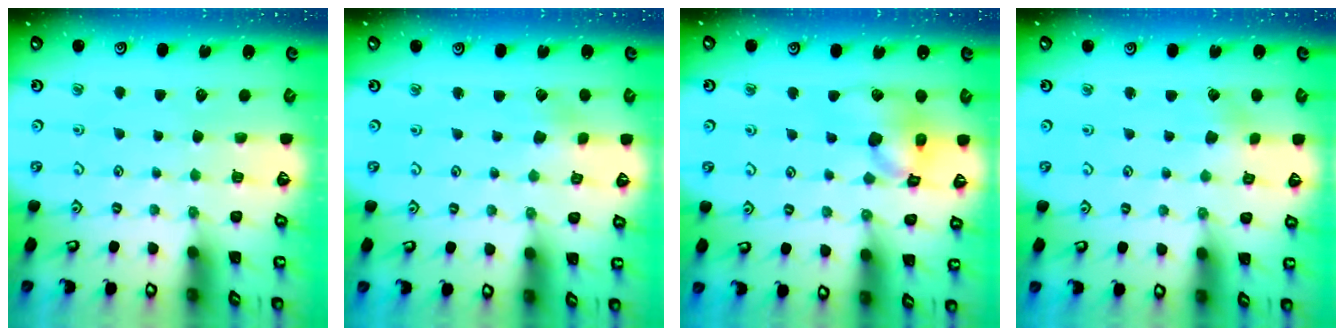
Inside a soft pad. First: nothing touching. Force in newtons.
{"total": 1.3, "press": 1.3, "slide": 0.1}
{"total": 15.3, "press": 15.1, "slide": 2.1}
{"total": 2.3, "press": 2.3, "slide": 0.4}